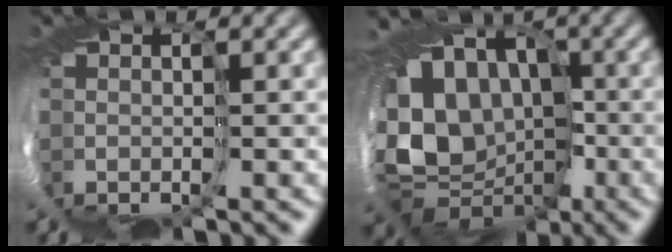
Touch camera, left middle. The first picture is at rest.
{"total": 9.4, "force": [0.8, 8.2, 4.5], "torque": [-0.096, -0.011, 0.007]}